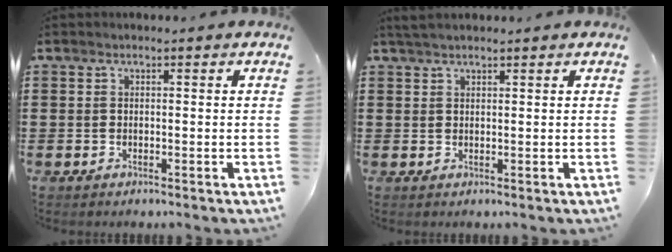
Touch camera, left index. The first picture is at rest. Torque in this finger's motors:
{"motor_torque": [0.11, 0.11, 0.12, 0.01]}